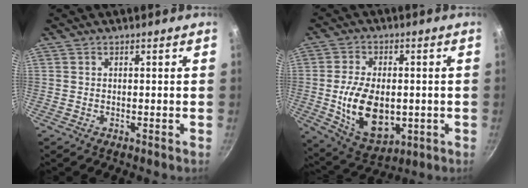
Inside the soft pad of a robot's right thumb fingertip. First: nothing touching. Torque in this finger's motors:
{"motor_torque": [-0.22, 1.17, 0.90, 0.72, 0.14]}